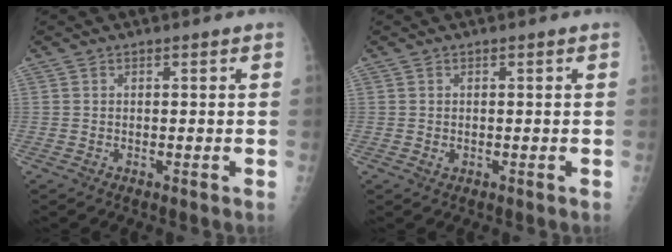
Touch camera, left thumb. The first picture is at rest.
{"total": 0.7, "force": [-0.2, 0.6, 0.4], "torque": [-0.002, 0.000, 0.000]}